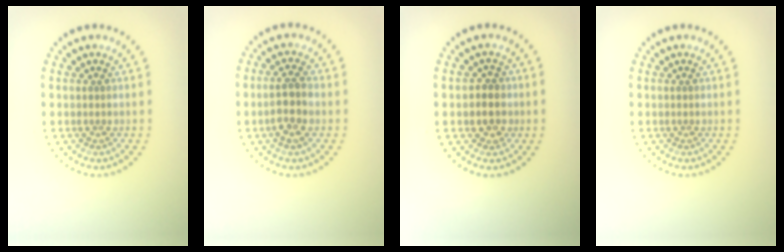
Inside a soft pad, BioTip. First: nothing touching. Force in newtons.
{"total": 2.9, "press": 2.8, "slide": 0.9}
{"total": 2.5, "press": 2.4, "slide": 0.8}
{"total": 0.0}